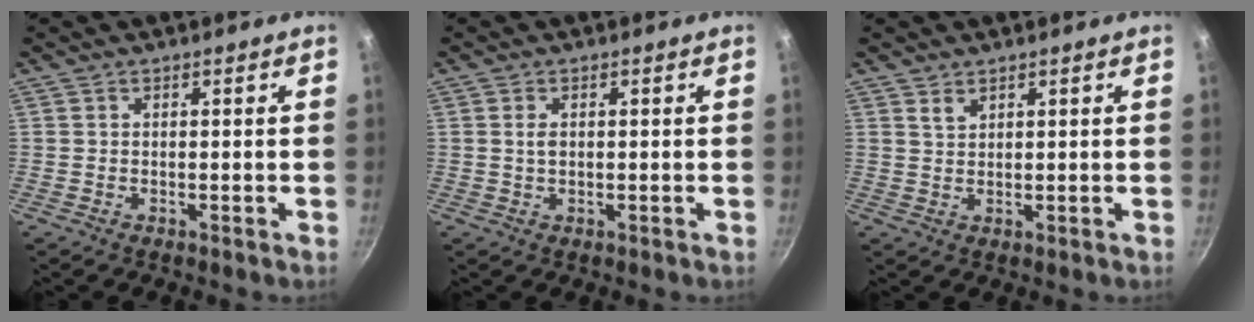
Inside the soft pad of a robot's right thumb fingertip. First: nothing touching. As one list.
[{"total": 1.6, "force": [0.3, 1.0, 1.3], "torque": [-0.024, -0.002, 0.006]}, {"total": 1.8, "force": [1.4, 0.8, 0.7], "torque": [-0.005, -0.011, 0.028]}]